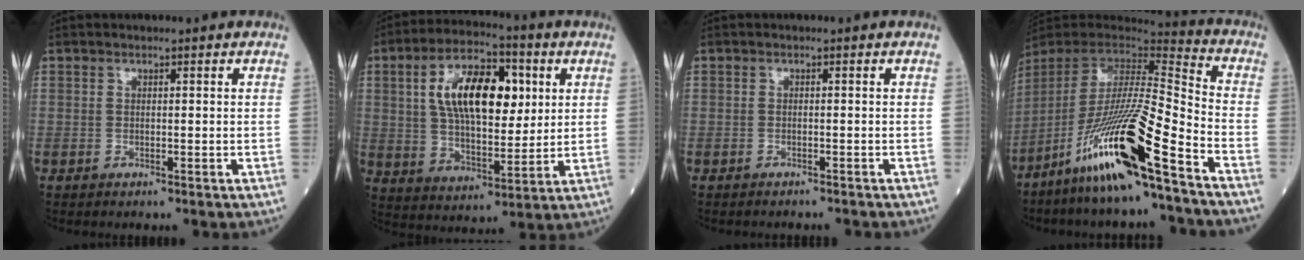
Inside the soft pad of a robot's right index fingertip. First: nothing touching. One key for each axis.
{"total": 16.7, "fx": 4.3, "fy": 7.6, "fz": 14.2, "tx": -0.268, "ty": 0.027, "tz": 0.073}
{"total": 3.7, "fx": -3.3, "fy": 1.6, "fz": 0.9, "tx": -0.016, "ty": -0.001, "tz": -0.044}
{"total": 22.5, "fx": -13.7, "fy": 1.9, "fz": 17.7, "tx": -0.356, "ty": -0.048, "tz": -0.261}